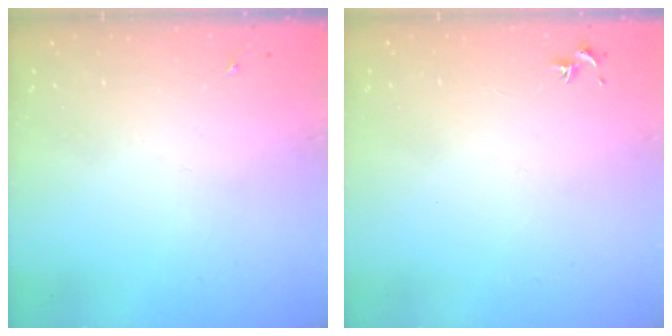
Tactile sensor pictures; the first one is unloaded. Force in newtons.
{"total": 0.7, "press": 0.6, "slide": 0.5}